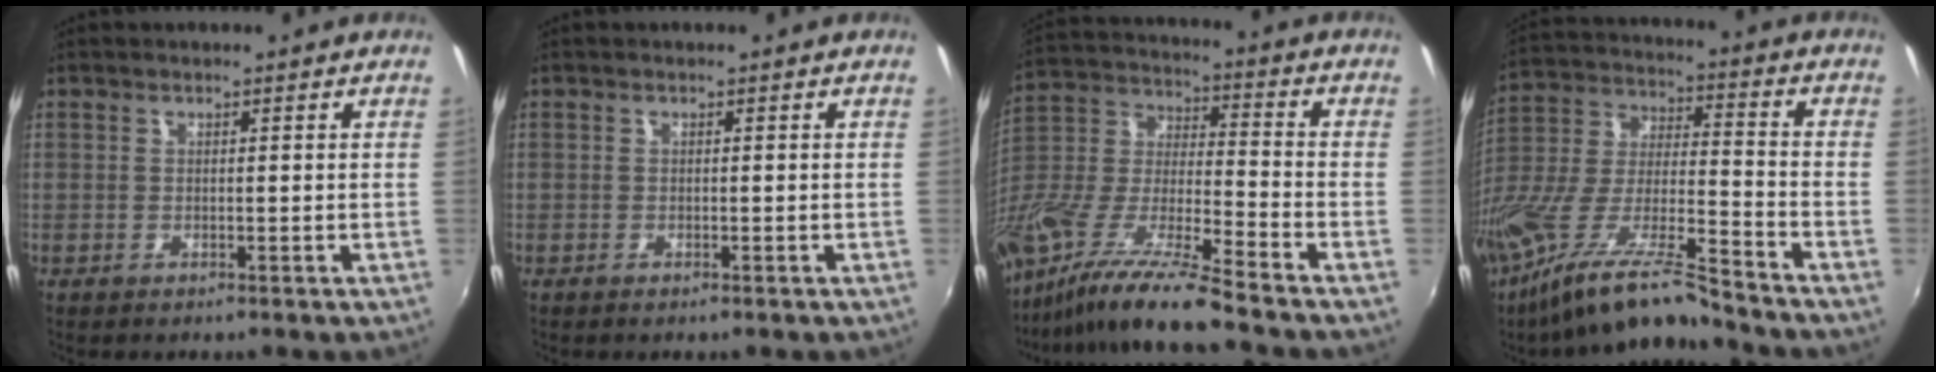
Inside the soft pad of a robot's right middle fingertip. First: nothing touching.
{"total": 0.6, "force": [-0.6, 0.2, 0.2], "torque": [-0.003, 0.001, -0.007]}
{"total": 18.9, "force": [-14.6, 0.7, 12.1], "torque": [-0.232, -0.034, -0.282]}
{"total": 16.8, "force": [-13.3, 1.0, 10.2], "torque": [-0.203, -0.025, -0.255]}